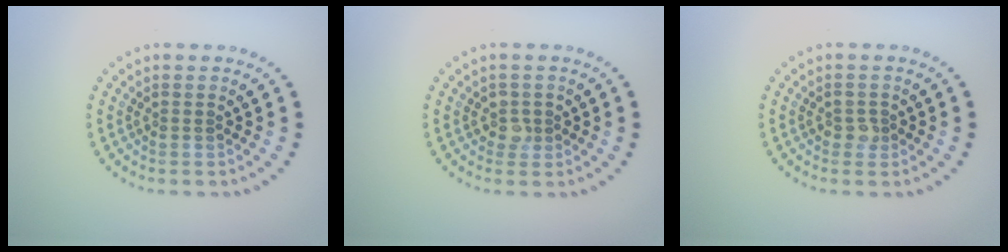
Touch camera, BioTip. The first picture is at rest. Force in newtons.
{"total": 1.4, "press": 1.2, "slide": 0.7}
{"total": 1.1, "press": 1.1, "slide": 0.3}